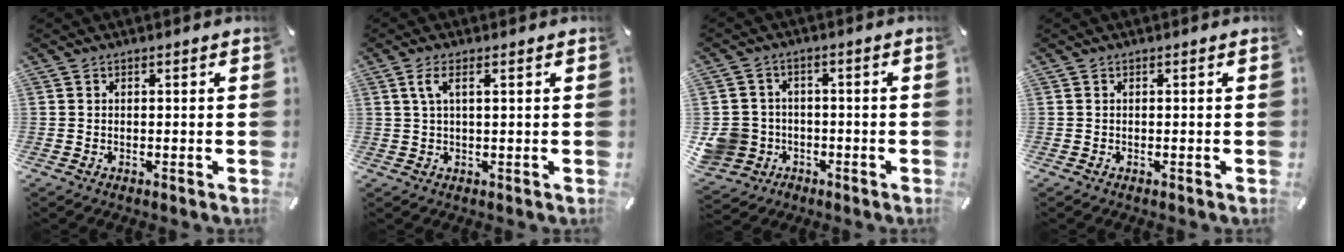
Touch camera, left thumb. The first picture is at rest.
{"total": 3.7, "force": [1.3, 0.7, 3.3], "torque": [-0.076, -0.001, 0.018]}
{"total": 8.9, "force": [-2.5, 8.2, 2.3], "torque": [-0.076, 0.019, -0.043]}
{"total": 0.0}